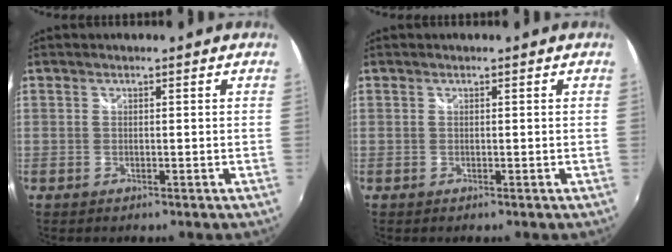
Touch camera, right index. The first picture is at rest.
{"total": 0.0}